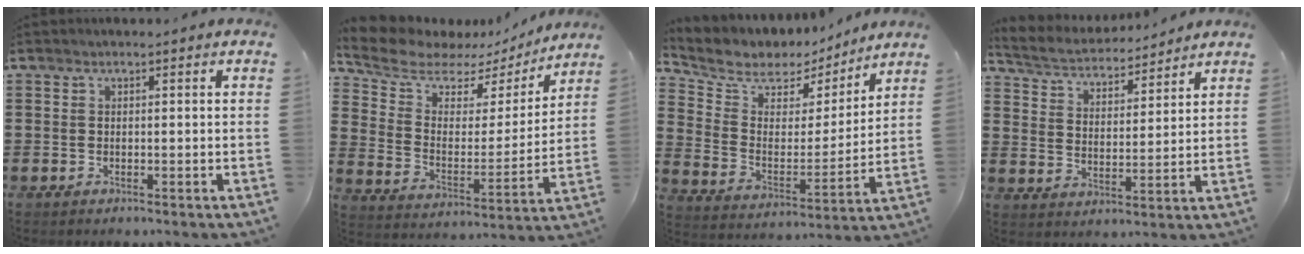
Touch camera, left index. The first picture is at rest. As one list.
[{"total": 7.4, "force": [6.2, 3.4, 2.1], "torque": [-0.082, -0.036, 0.108]}, {"total": 6.3, "force": [5.3, 3.3, 0.6], "torque": [-0.057, -0.039, 0.090]}, {"total": 4.5, "force": [4.4, 0.4, 0.5], "torque": [-0.036, -0.030, 0.073]}]